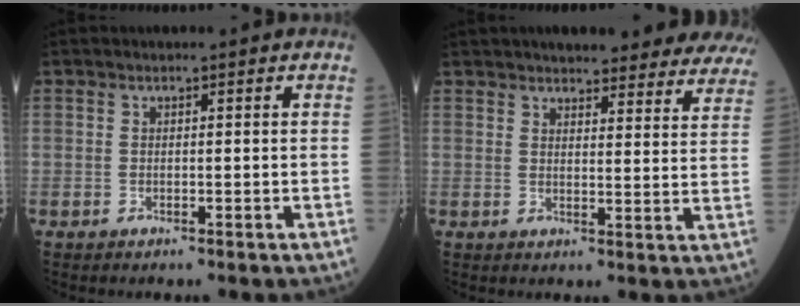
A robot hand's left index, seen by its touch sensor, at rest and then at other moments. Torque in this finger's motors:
{"motor_torque": [0.73, -0.72, 0.87, 0.16]}